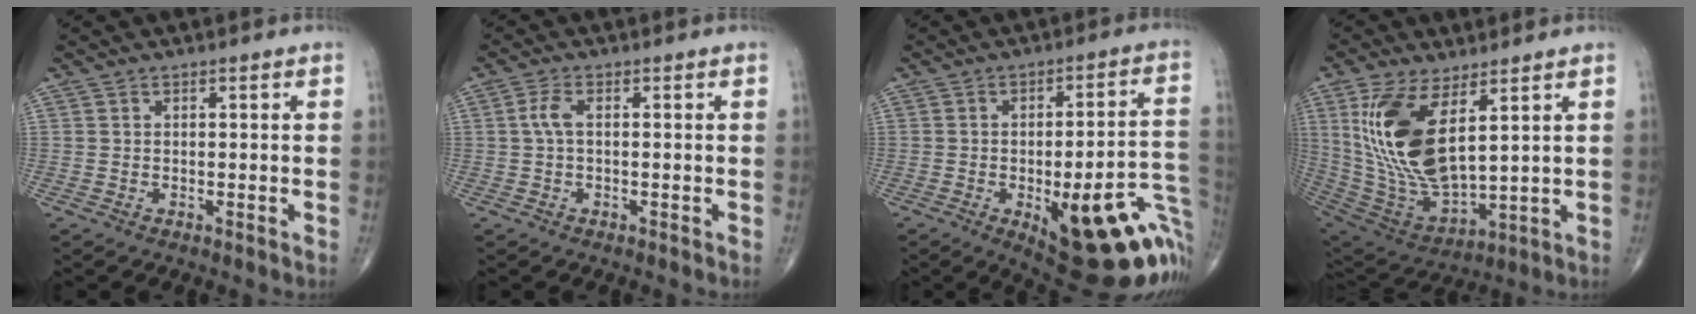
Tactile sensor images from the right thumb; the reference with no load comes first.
{"total": 2.7, "force": [0.1, 1.0, 2.4], "torque": [-0.060, 0.004, -0.001]}
{"total": 26.7, "force": [-9.0, 9.1, 23.4], "torque": [-0.214, 0.030, -0.097]}
{"total": 19.0, "force": [6.3, 8.3, 15.9], "torque": [-0.313, -0.031, 0.138]}